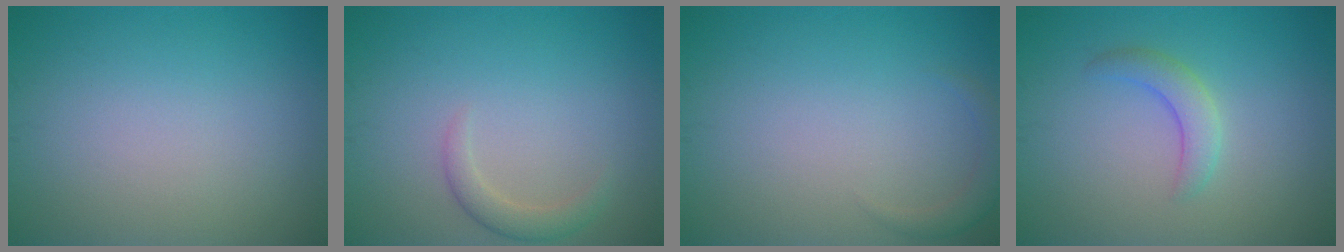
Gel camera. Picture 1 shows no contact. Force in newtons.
{"total": 1.7, "press": 1.7, "slide": 0.2}
{"total": 1.4, "press": 1.4, "slide": 0.1}
{"total": 2.3, "press": 2.2, "slide": 0.2}